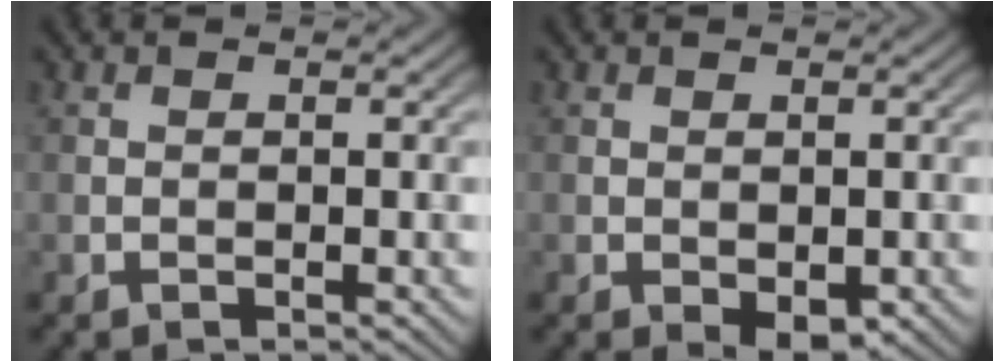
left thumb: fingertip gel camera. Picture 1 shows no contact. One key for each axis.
{"total": 2.4, "fx": -0.9, "fy": 1.2, "fz": 1.8, "tx": -0.031, "ty": -0.008, "tz": -0.011}